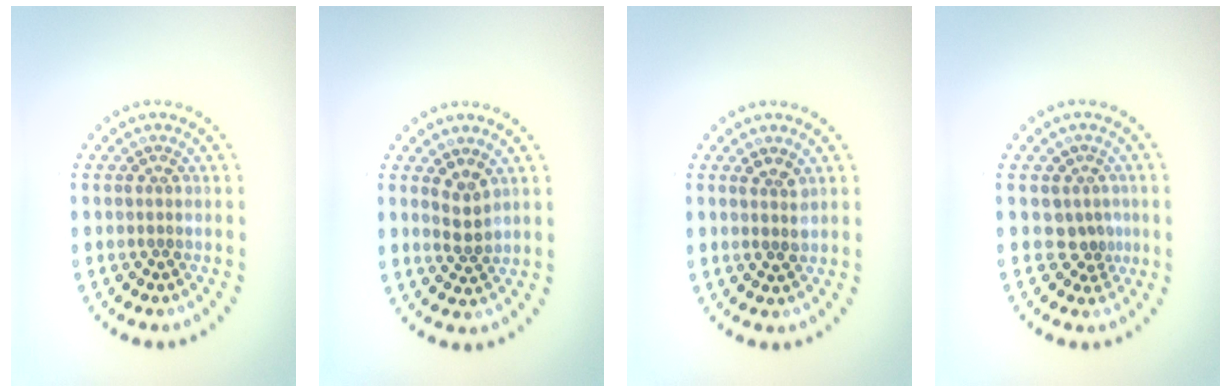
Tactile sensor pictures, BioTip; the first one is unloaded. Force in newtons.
{"total": 1.9, "press": 1.7, "slide": 0.8}
{"total": 1.3, "press": 1.3, "slide": 0.4}
{"total": 1.9, "press": 1.4, "slide": 1.2}